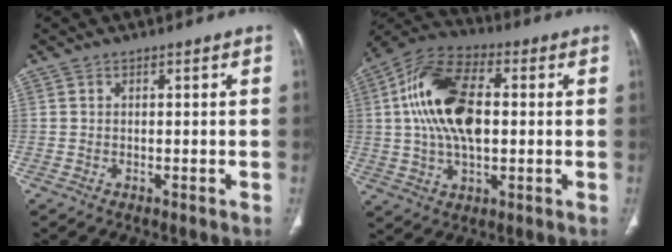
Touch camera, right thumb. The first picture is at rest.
{"total": 17.5, "force": [1.9, 9.4, 14.7], "torque": [-0.280, 0.020, 0.031]}